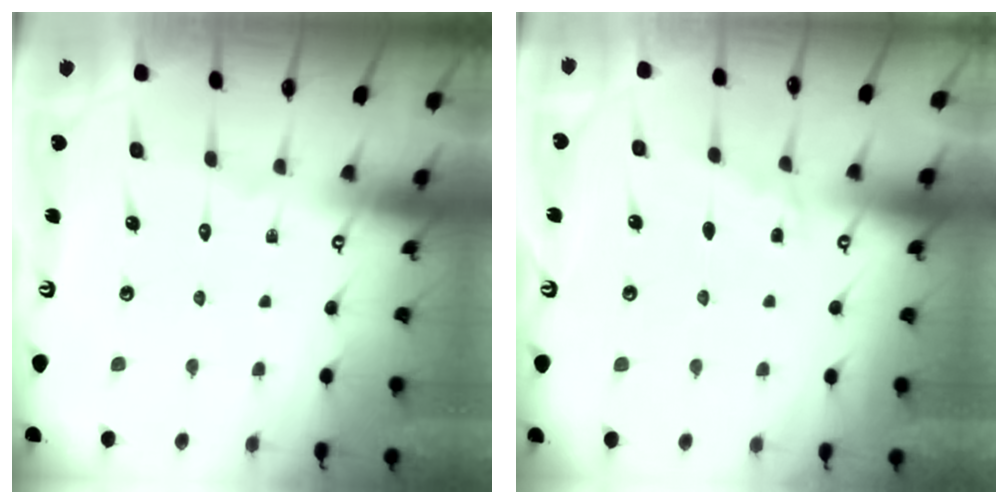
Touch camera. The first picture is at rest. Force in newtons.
{"total": 4.3, "press": 4.3, "slide": 0.5}